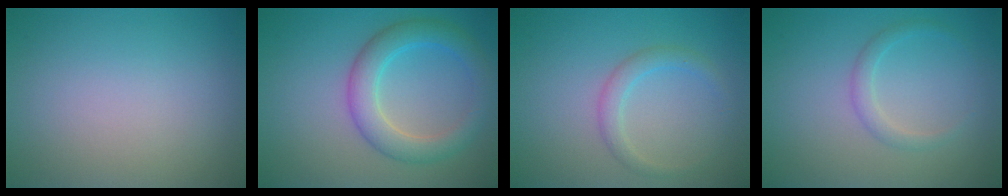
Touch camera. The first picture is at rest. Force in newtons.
{"total": 4.5, "press": 4.5, "slide": 0.1}
{"total": 1.9, "press": 1.9, "slide": 0.2}
{"total": 1.5, "press": 1.5, "slide": 0.1}